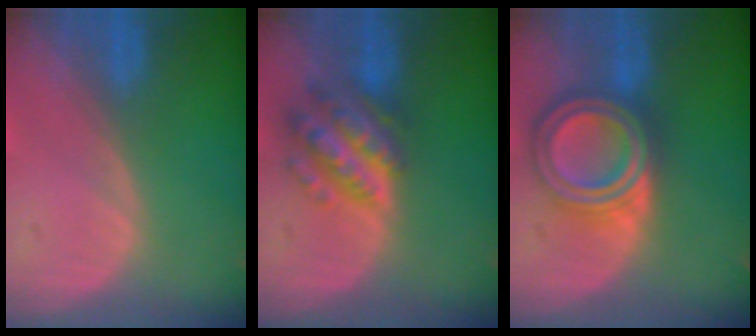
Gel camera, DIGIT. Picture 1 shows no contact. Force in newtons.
{"total": 7.4, "press": 7.3, "slide": 0.5}
{"total": 8.2, "press": 8.2, "slide": 0.6}